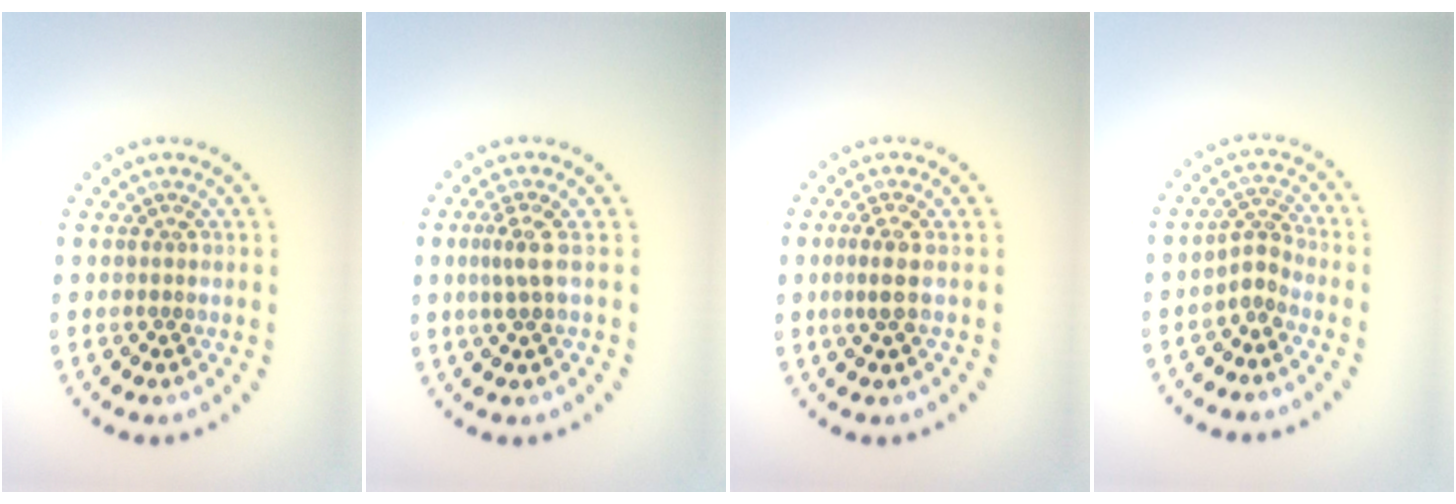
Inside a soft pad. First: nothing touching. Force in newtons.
{"total": 2.1, "press": 1.4, "slide": 1.5}
{"total": 1.9, "press": 1.3, "slide": 1.4}
{"total": 2.0, "press": 1.3, "slide": 1.5}